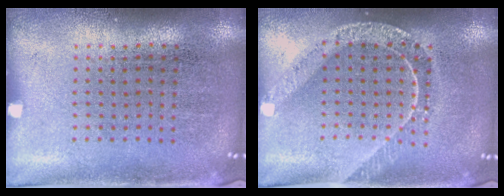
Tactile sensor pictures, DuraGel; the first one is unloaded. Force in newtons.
{"total": 1.7, "press": 1.5, "slide": 0.8}